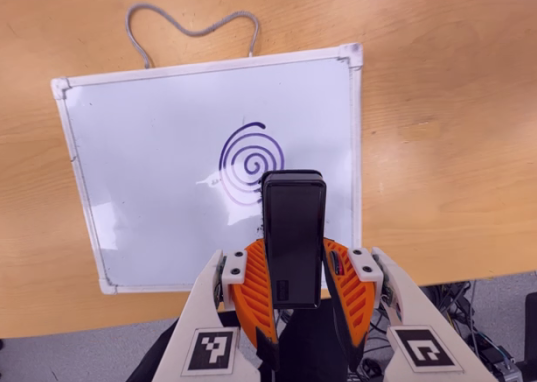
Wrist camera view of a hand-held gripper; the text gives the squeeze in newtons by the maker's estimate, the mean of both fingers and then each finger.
{"total": 4.9, "left": 3.5, "right": 6.3}